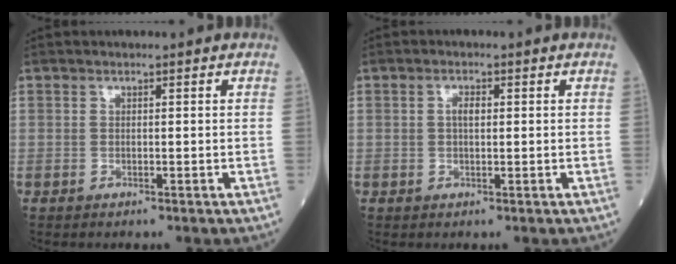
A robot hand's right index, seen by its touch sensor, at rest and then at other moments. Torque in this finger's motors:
{"motor_torque": [0.29, 0.07, 0.07, 0.05]}